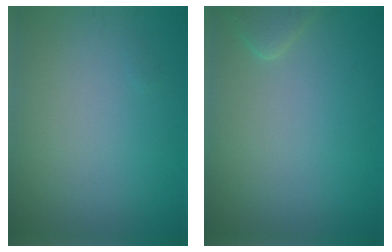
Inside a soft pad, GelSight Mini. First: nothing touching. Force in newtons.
{"total": 1.4, "press": 1.4, "slide": 0.2}